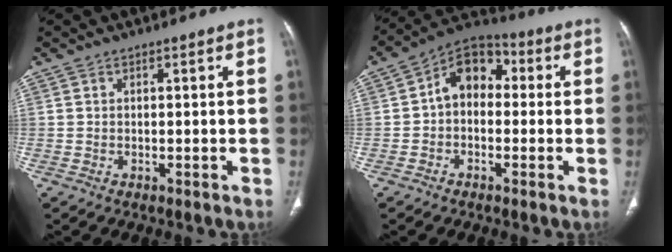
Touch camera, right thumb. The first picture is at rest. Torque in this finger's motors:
{"motor_torque": [0.75, 2.13, 1.01, -0.22, 0.06]}